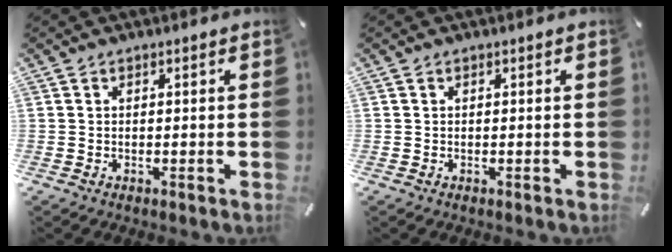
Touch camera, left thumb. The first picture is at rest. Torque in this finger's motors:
{"motor_torque": [-0.01, 0.01, -0.01, 0.02, 0.00]}